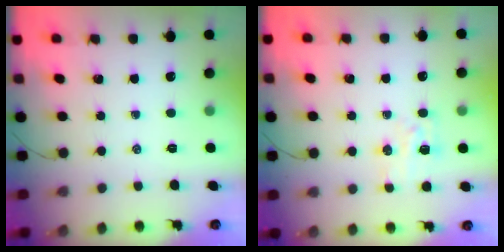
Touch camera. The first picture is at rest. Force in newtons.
{"total": 4.3, "press": 4.2, "slide": 0.8}